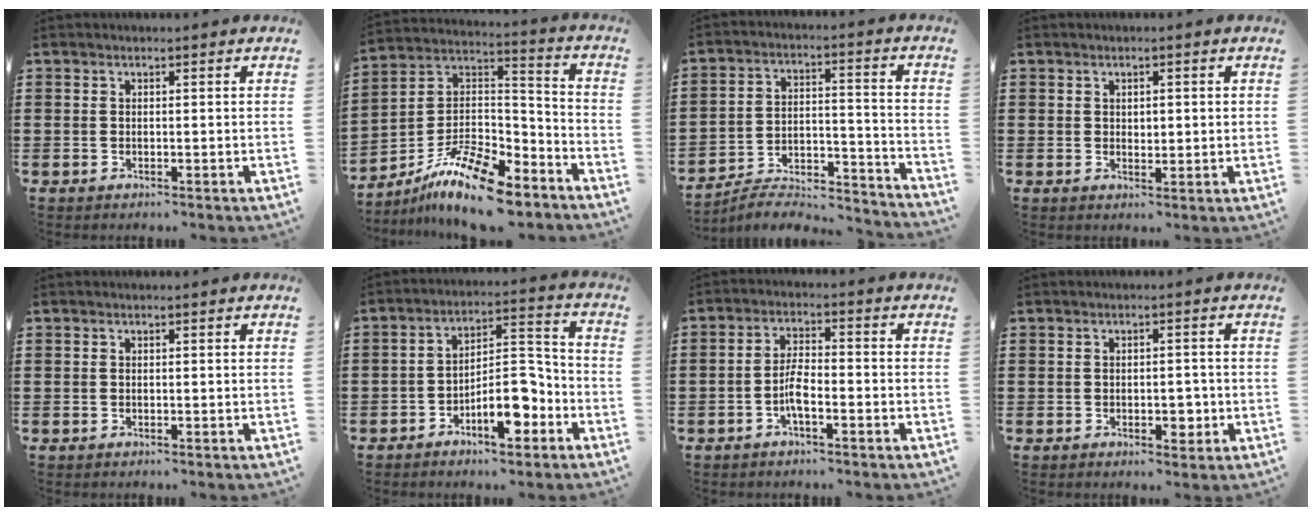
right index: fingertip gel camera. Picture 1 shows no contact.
{"total": 13.9, "force": [-10.4, 4.2, 8.1], "torque": [-0.149, 0.035, -0.194]}
{"total": 5.6, "force": [-5.3, 0.9, 1.4], "torque": [-0.022, 0.002, -0.106]}
{"total": 1.1, "force": [0.4, 0.6, 0.8], "torque": [-0.015, 0.007, 0.006]}
{"total": 0.0}
{"total": 9.9, "force": [-5.5, 3.9, 7.2], "torque": [-0.108, 0.016, -0.095]}
{"total": 4.4, "force": [-1.9, 1.1, 3.8], "torque": [-0.089, -0.002, -0.041]}
{"total": 3.2, "force": [-1.0, 1.5, 2.7], "torque": [-0.047, 0.003, -0.019]}